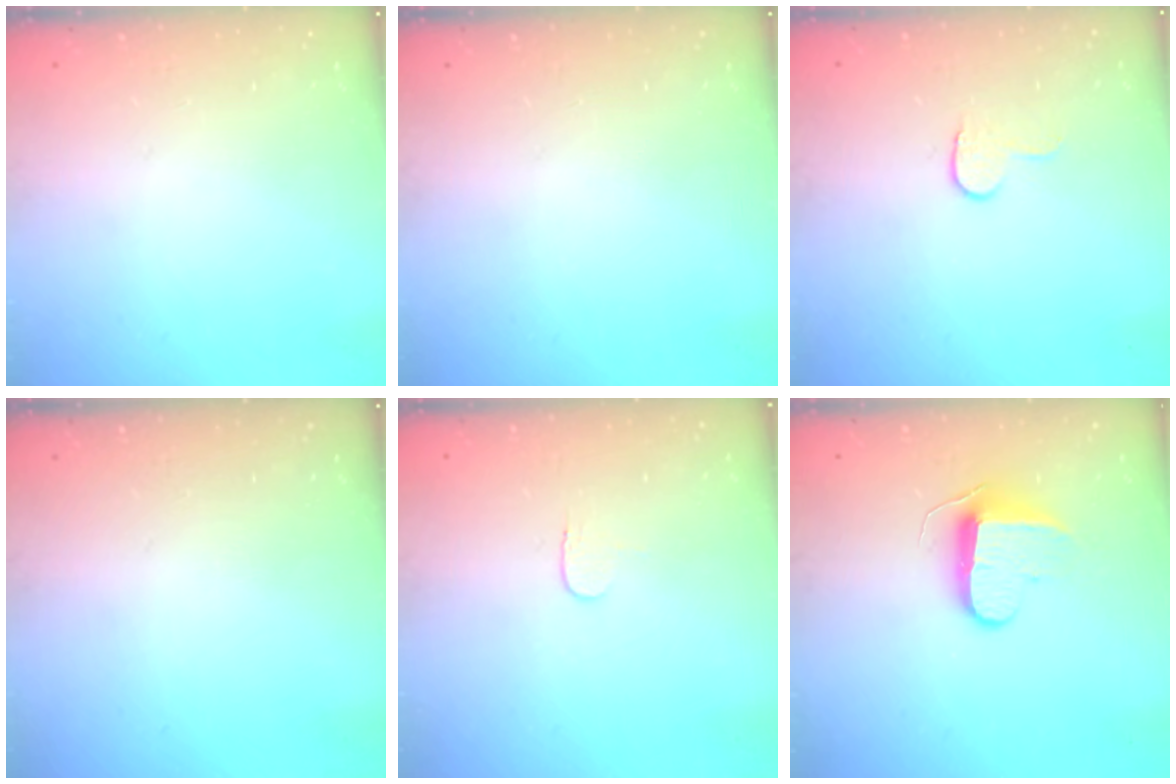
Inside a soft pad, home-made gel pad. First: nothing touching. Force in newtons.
{"total": 0.0}
{"total": 5.9, "press": 5.9, "slide": 0.5}
{"total": 0.0}
{"total": 3.9, "press": 3.8, "slide": 0.4}
{"total": 9.1, "press": 9.1, "slide": 0.3}